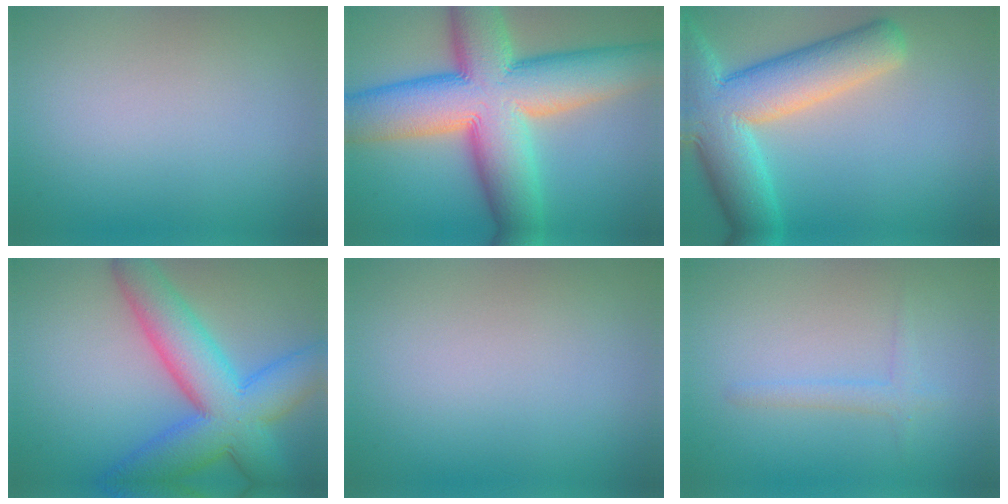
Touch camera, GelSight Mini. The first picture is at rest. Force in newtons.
{"total": 15.7, "press": 15.7, "slide": 0.4}
{"total": 10.7, "press": 10.7, "slide": 0.8}
{"total": 10.3, "press": 10.3, "slide": 0.3}
{"total": 0.0}
{"total": 1.4, "press": 1.4, "slide": 0.1}